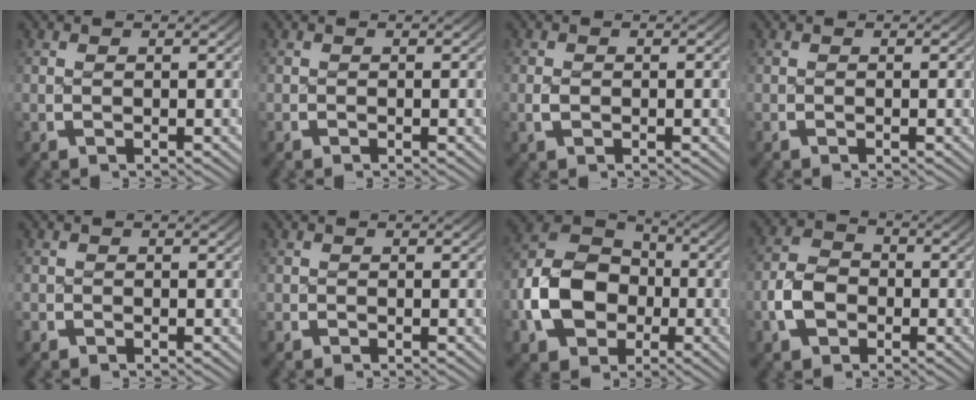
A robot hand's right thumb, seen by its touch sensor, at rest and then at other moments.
{"total": 0.0}
{"total": 1.1, "force": [-0.3, 0.9, 0.5], "torque": [-0.016, -0.003, -0.004]}
{"total": 0.0}
{"total": 0.9, "force": [-0.6, 0.6, -0.1], "torque": [0.000, -0.002, -0.016]}
{"total": 0.6, "force": [-0.4, 0.5, -0.1], "torque": [0.001, -0.001, -0.009]}
{"total": 11.7, "force": [-1.8, 9.1, 7.1], "torque": [-0.168, -0.022, -0.021]}
{"total": 5.2, "force": [-1.7, 4.0, 2.8], "torque": [-0.059, -0.002, -0.034]}